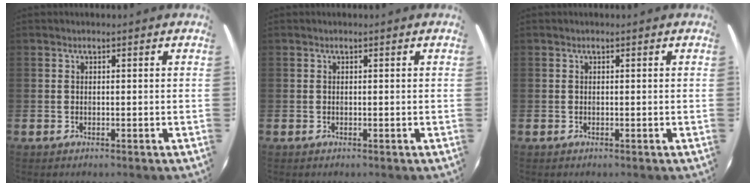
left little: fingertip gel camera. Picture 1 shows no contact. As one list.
[{"total": 0.0}, {"total": 0.0}]